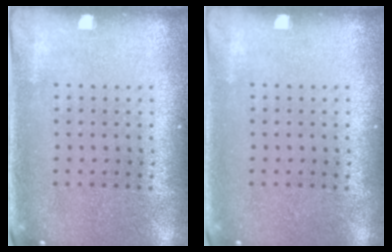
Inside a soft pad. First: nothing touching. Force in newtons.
{"total": 0.0}